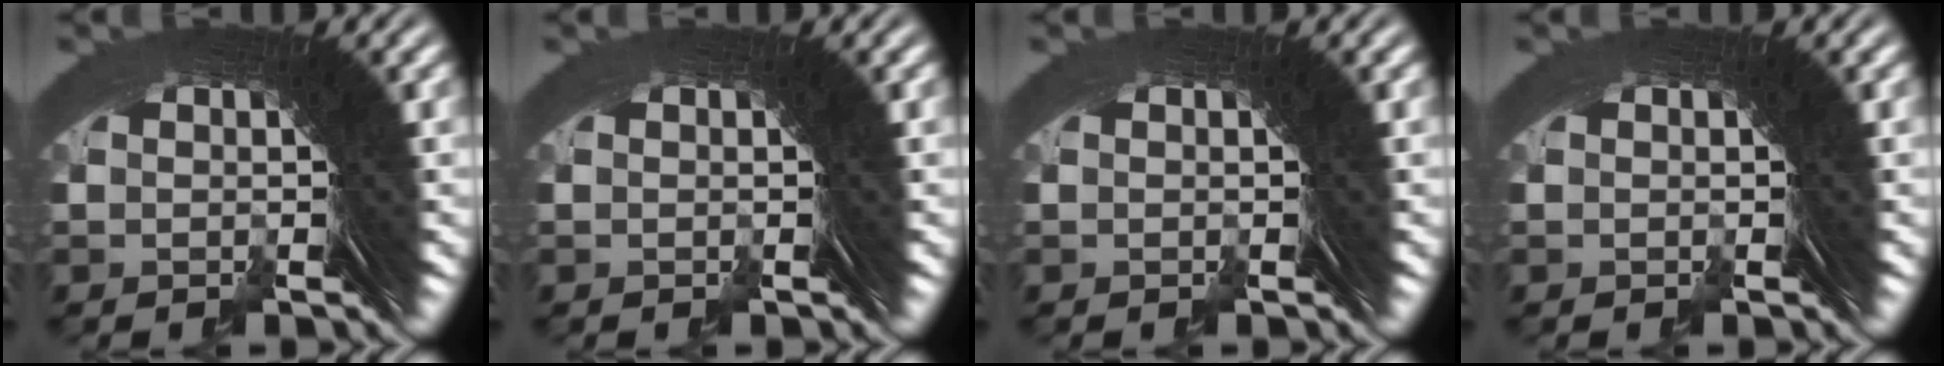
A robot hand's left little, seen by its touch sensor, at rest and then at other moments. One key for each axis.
{"total": 0.0}
{"total": 0.0}
{"total": 0.0}